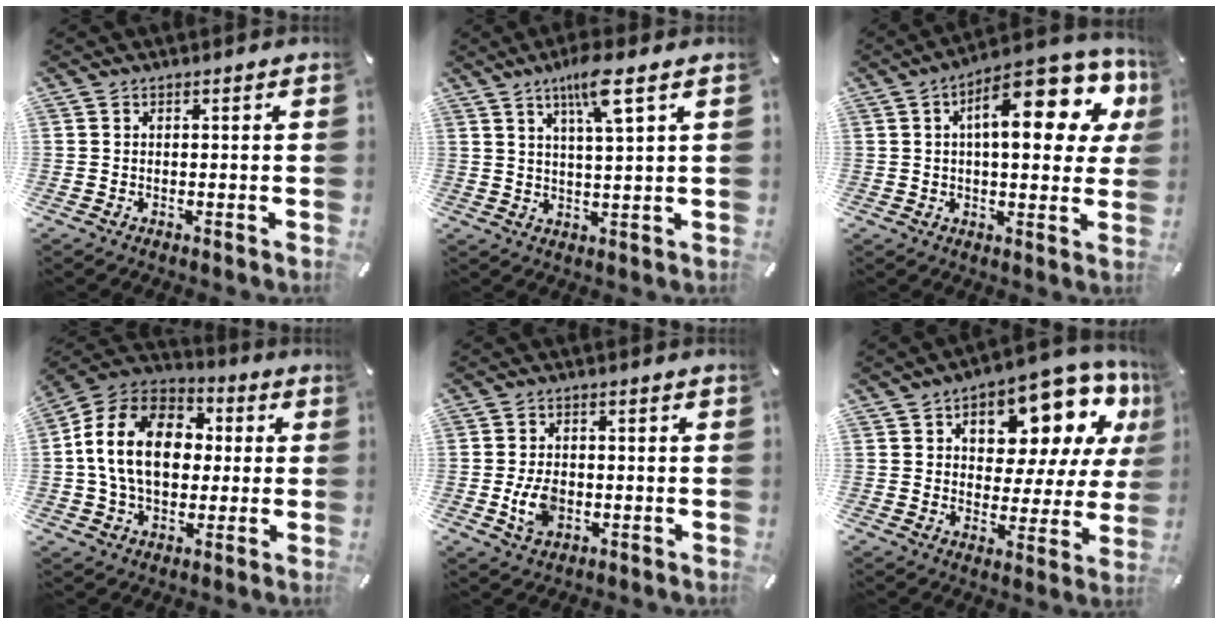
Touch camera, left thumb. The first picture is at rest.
{"total": 8.1, "force": [4.5, 0.9, 6.7], "torque": [-0.124, -0.004, 0.073]}
{"total": 18.9, "force": [6.9, 7.8, 15.8], "torque": [-0.222, -0.027, 0.104]}
{"total": 17.5, "force": [1.0, 13.3, 11.3], "torque": [-0.247, 0.015, 0.016]}
{"total": 6.6, "force": [-1.2, 4.7, 4.5], "torque": [-0.093, -0.002, -0.024]}
{"total": 13.7, "force": [8.9, 7.4, 7.5], "torque": [-0.103, -0.073, 0.147]}